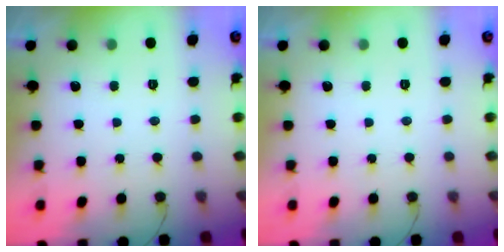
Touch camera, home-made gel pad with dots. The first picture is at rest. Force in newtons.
{"total": 0.0}